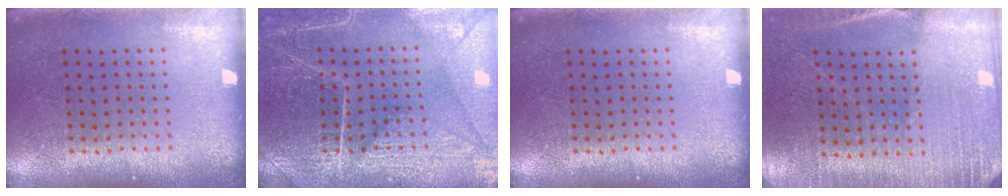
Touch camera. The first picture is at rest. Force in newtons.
{"total": 4.1, "press": 4.1, "slide": 0.4}
{"total": 0.0}
{"total": 2.8, "press": 2.8, "slide": 0.2}